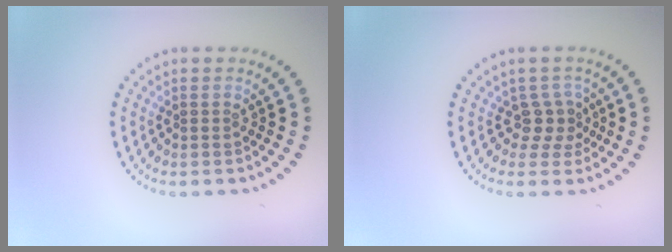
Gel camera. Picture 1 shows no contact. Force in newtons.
{"total": 2.2, "press": 1.6, "slide": 1.5}